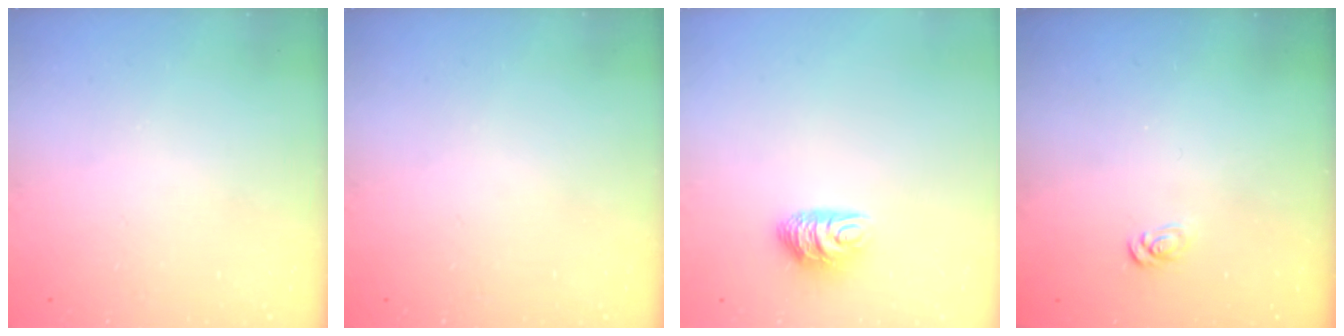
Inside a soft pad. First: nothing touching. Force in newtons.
{"total": 0.0}
{"total": 7.3, "press": 7.3, "slide": 0.8}
{"total": 2.1, "press": 2.1, "slide": 0.2}